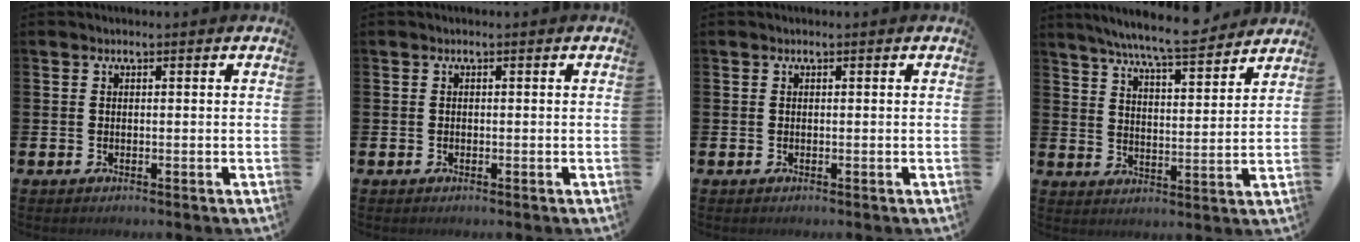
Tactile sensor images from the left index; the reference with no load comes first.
{"total": 0.0}
{"total": 0.0}
{"total": 8.2, "force": [7.7, 0.1, 2.9], "torque": [-0.073, -0.045, 0.135]}